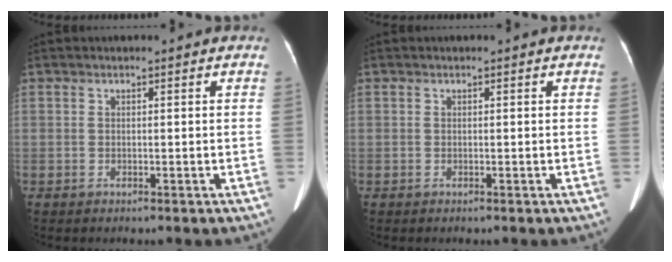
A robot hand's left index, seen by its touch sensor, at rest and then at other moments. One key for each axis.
{"total": 0.0}